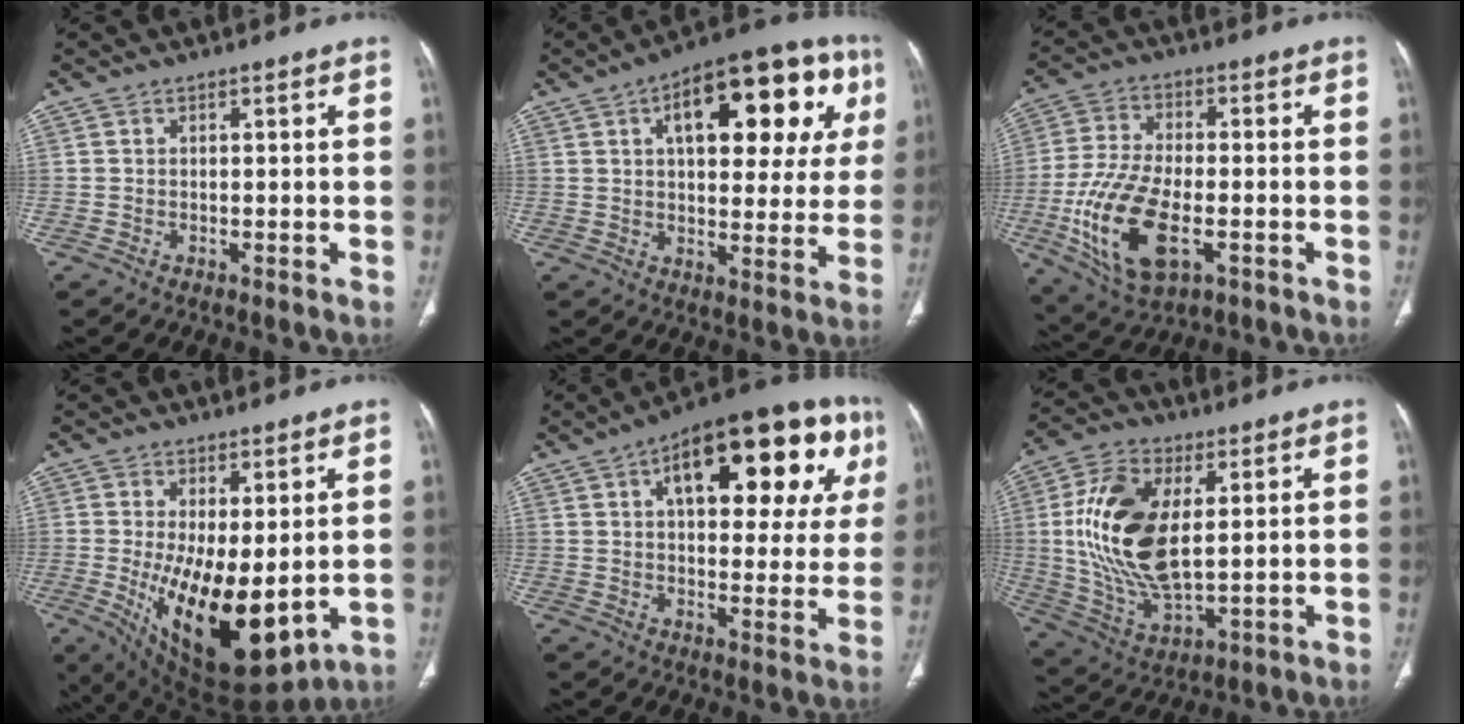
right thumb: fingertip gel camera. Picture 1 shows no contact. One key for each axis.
{"total": 23.1, "fx": 8.1, "fy": 10.7, "fz": 18.8, "tx": -0.216, "ty": 0.014, "tz": 0.108}
{"total": 16.5, "fx": -4.7, "fy": 8.1, "fz": 13.6, "tx": -0.278, "ty": 0.003, "tz": -0.076}
{"total": 17.5, "fx": -1.7, "fy": 7.6, "fz": 15.7, "tx": -0.254, "ty": -0.035, "tz": 0.002}
{"total": 25.8, "fx": 9.7, "fy": 11.5, "fz": 21.0, "tx": -0.254, "ty": 0.021, "tz": 0.129}
{"total": 19.1, "fx": 3.2, "fy": 9.7, "fz": 16.1, "tx": -0.319, "ty": -0.015, "tz": 0.066}